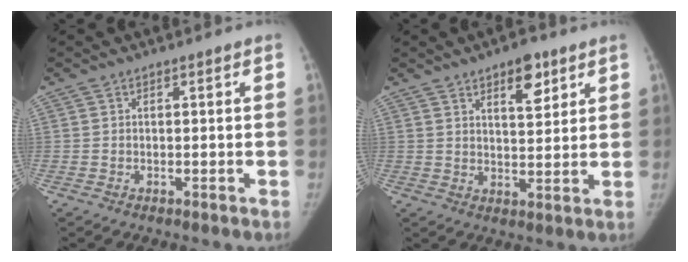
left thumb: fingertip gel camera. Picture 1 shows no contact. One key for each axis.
{"total": 6.9, "fx": 4.0, "fy": 3.0, "fz": 4.7, "tx": -0.047, "ty": -0.023, "tz": 0.058}